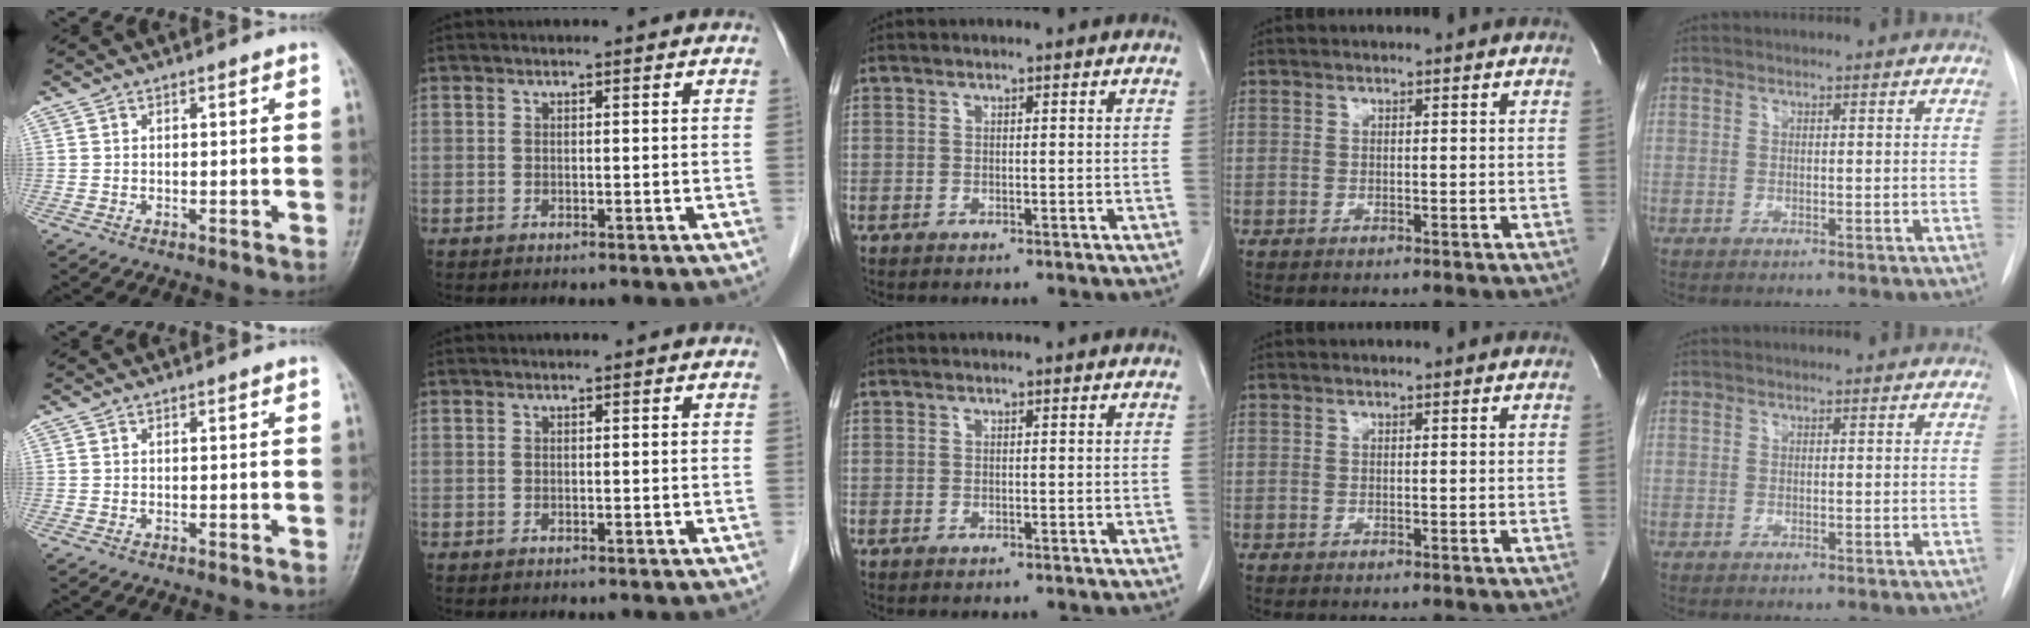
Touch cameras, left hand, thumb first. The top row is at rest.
{}